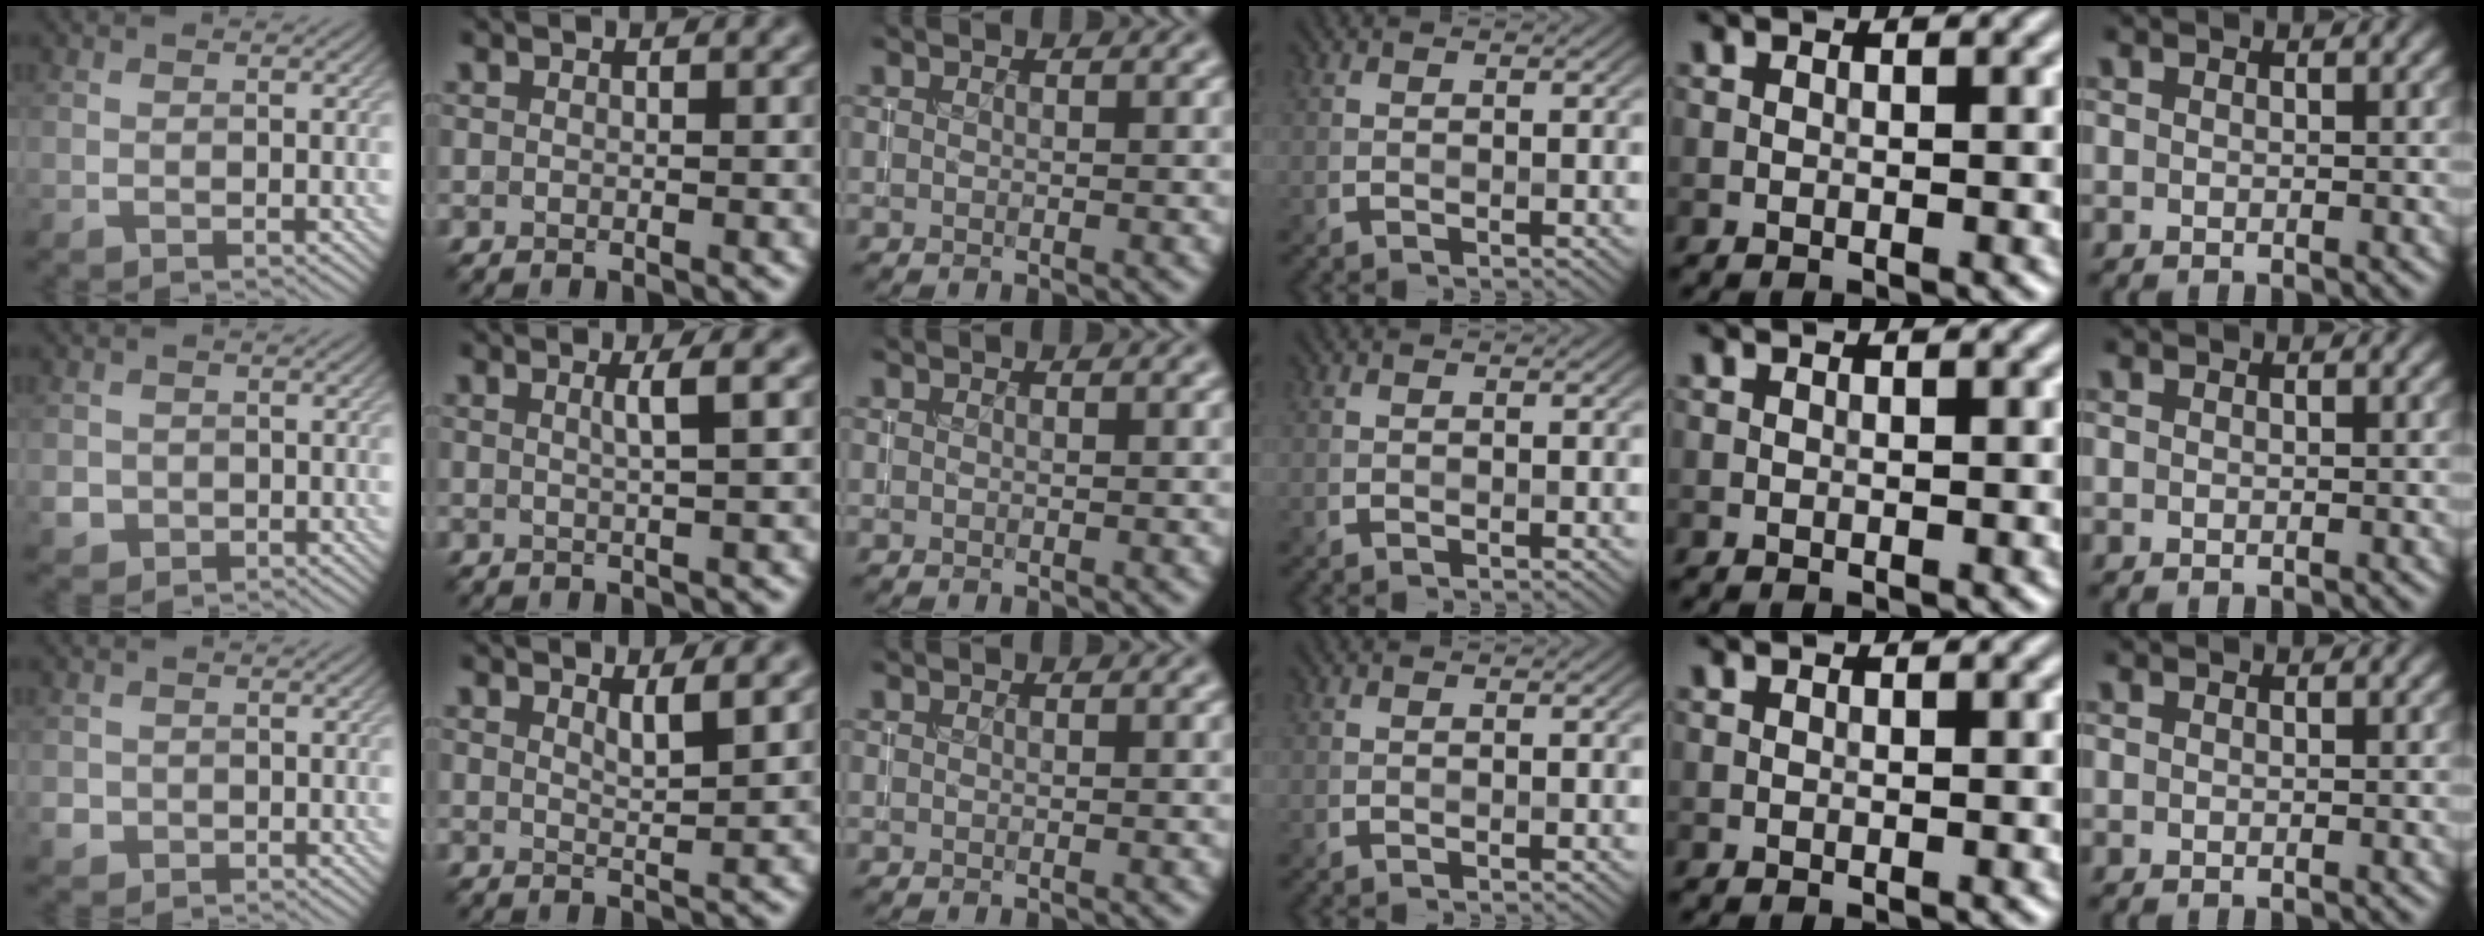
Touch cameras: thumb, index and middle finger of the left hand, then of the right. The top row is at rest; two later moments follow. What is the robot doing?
{"motion": "insert", "object": "coin"}